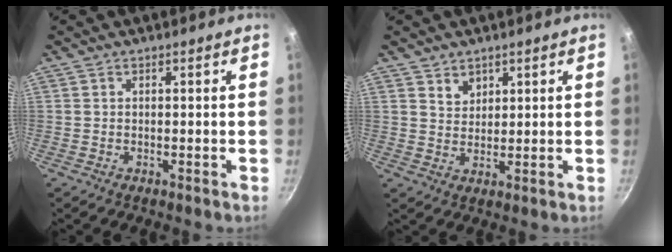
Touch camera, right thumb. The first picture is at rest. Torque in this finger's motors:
{"motor_torque": [-0.15, -0.18, 0.53, 0.36, 0.00]}